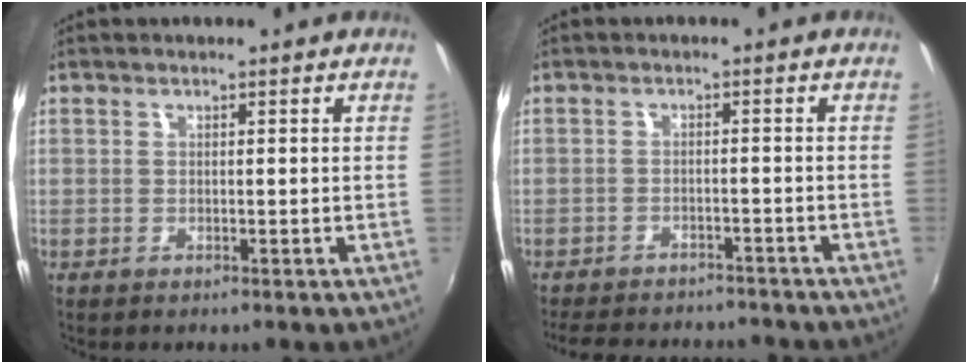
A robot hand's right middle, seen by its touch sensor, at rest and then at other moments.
{"total": 12.5, "force": [-11.0, 3.8, 4.5], "torque": [-0.106, -0.011, -0.156]}